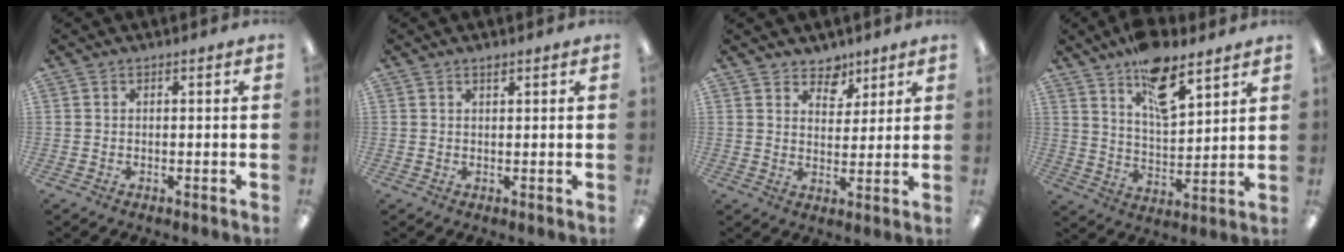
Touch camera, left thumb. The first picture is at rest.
{"total": 1.0, "force": [0.8, 0.2, 0.4], "torque": [-0.011, 0.001, 0.016]}
{"total": 5.6, "force": [4.5, 3.3, 0.5], "torque": [0.002, -0.031, 0.079]}
{"total": 13.0, "force": [9.0, 5.1, 7.8], "torque": [-0.118, -0.046, 0.157]}